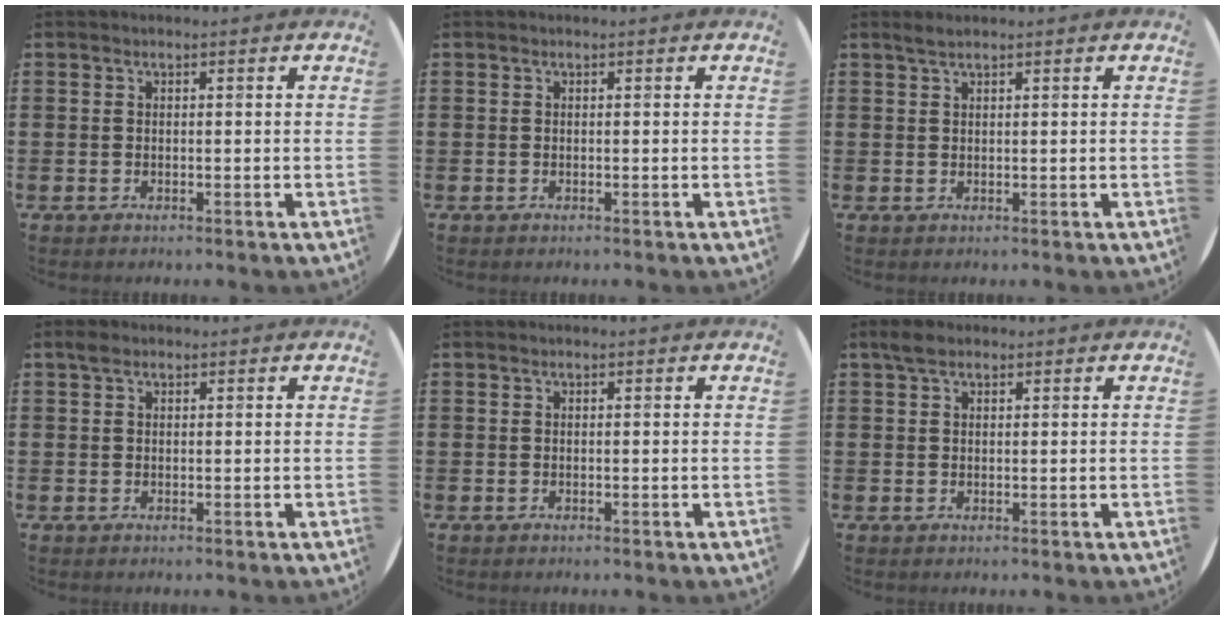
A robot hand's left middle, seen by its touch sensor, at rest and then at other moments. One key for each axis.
{"total": 0.0}
{"total": 1.1, "fx": 0.9, "fy": 0.0, "fz": 0.5, "tx": -0.011, "ty": 0.002, "tz": 0.017}
{"total": 1.1, "fx": 0.7, "fy": 0.7, "fz": 0.4, "tx": -0.001, "ty": 0.002, "tz": 0.012}
{"total": 0.0}
{"total": 2.0, "fx": 1.5, "fy": 1.0, "fz": 0.9, "tx": -0.012, "ty": 0.004, "tz": 0.027}